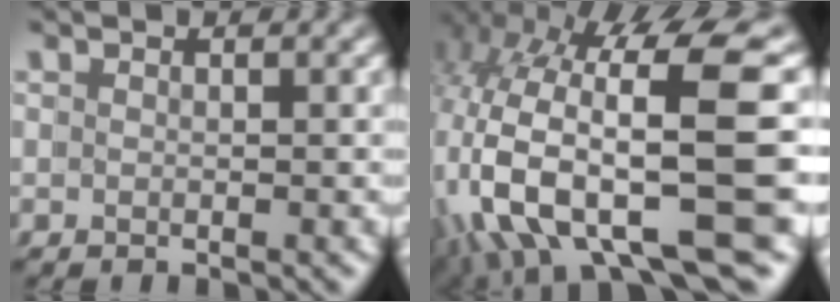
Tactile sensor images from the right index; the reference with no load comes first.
{"total": 13.6, "force": [-1.5, 6.8, 11.7], "torque": [-0.225, -0.039, 0.003]}